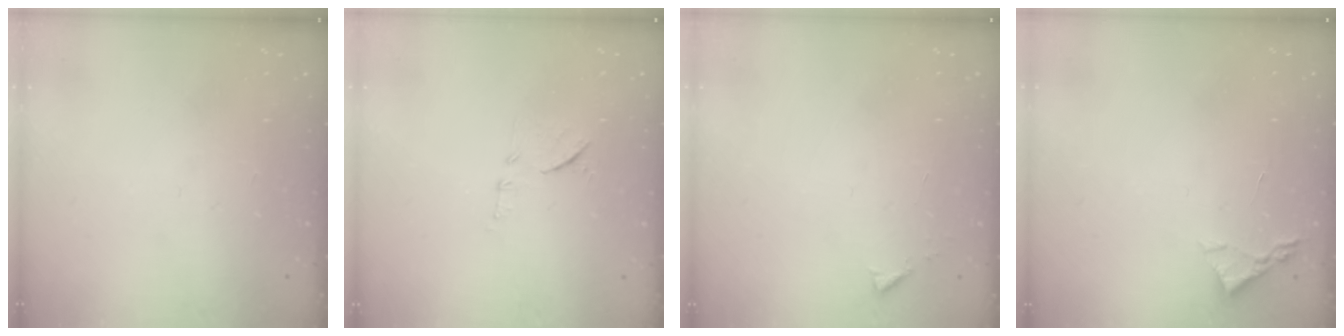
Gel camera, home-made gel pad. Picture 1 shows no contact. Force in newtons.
{"total": 8.7, "press": 8.7, "slide": 0.3}
{"total": 2.9, "press": 2.9, "slide": 0.4}
{"total": 2.4, "press": 2.3, "slide": 0.3}